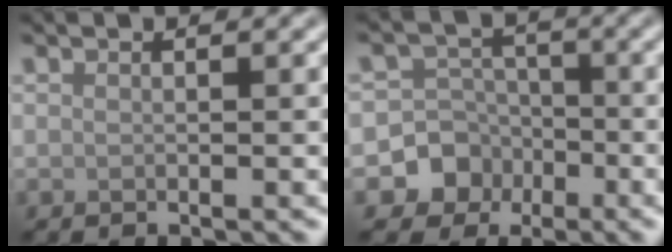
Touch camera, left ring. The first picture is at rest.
{"total": 5.6, "force": [-2.2, 5.1, 0.5], "torque": [0.027, 0.004, -0.065]}